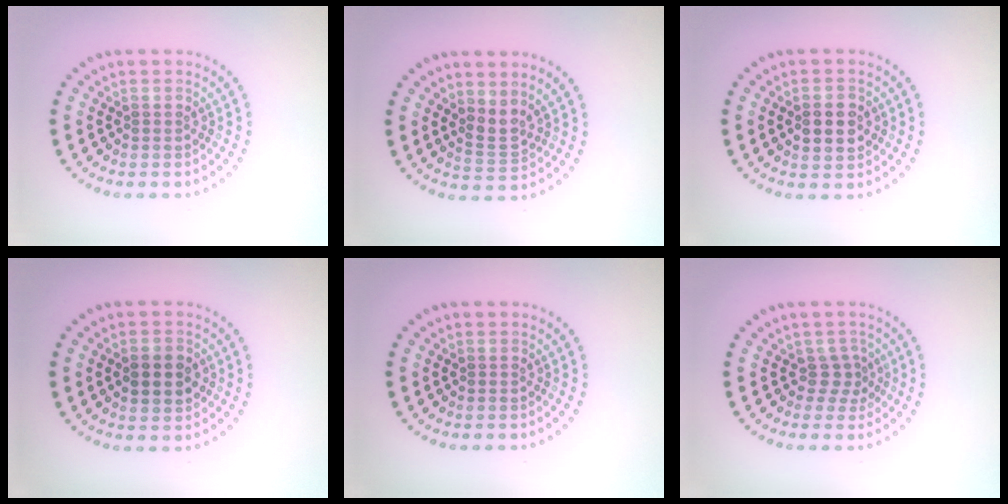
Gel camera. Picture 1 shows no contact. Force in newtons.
{"total": 1.9, "press": 1.4, "slide": 1.3}
{"total": 2.8, "press": 2.8, "slide": 0.2}
{"total": 2.9, "press": 2.9, "slide": 0.2}
{"total": 0.0}
{"total": 1.8, "press": 1.2, "slide": 1.3}